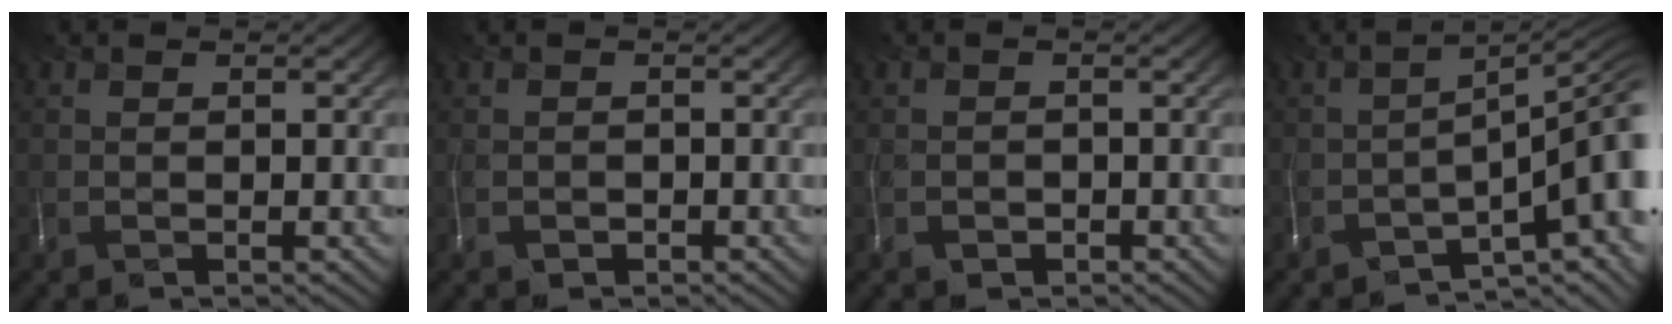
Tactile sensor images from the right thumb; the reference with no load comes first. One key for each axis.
{"total": 1.1, "fx": -0.7, "fy": 0.8, "fz": -0.2, "tx": -0.007, "ty": -0.004, "tz": -0.011}
{"total": 1.6, "fx": -1.0, "fy": 1.1, "fz": -0.2, "tx": -0.007, "ty": -0.008, "tz": -0.016}
{"total": 9.9, "fx": -5.6, "fy": 2.9, "fz": 7.7, "tx": -0.102, "ty": -0.010, "tz": -0.087}